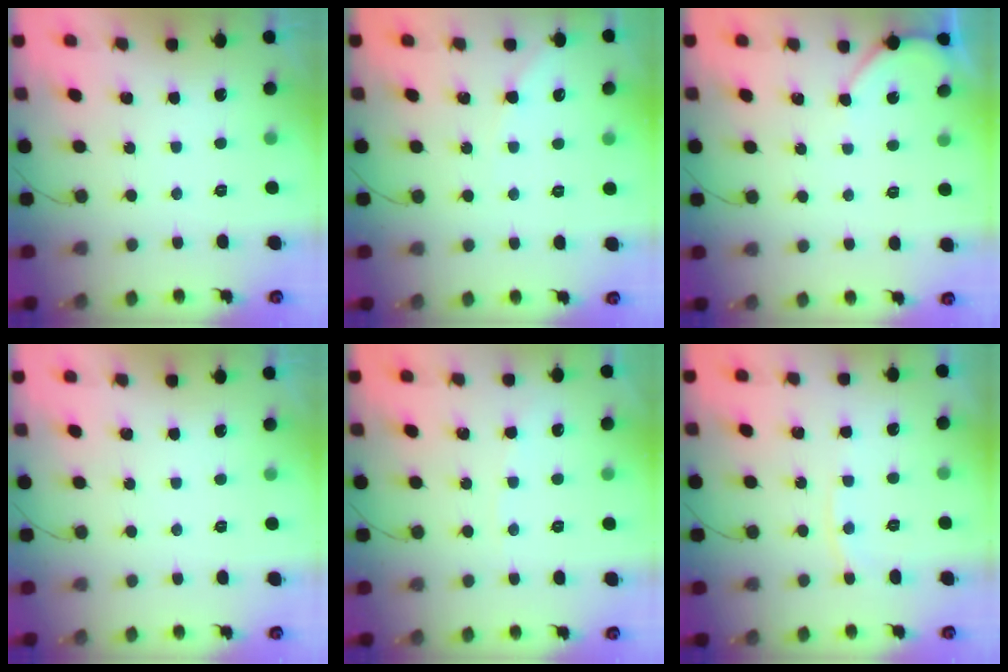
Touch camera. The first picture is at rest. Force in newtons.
{"total": 4.4, "press": 4.3, "slide": 0.7}
{"total": 3.2, "press": 3.2, "slide": 0.4}
{"total": 0.0}
{"total": 3.3, "press": 3.3, "slide": 0.3}
{"total": 4.6, "press": 4.6, "slide": 0.4}